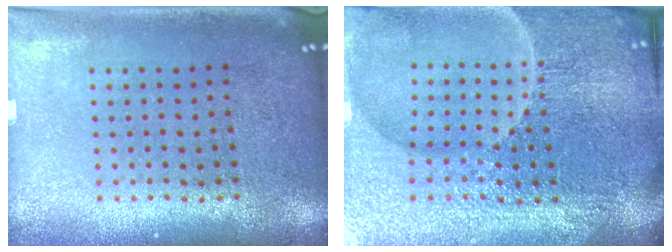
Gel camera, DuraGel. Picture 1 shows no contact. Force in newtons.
{"total": 5.7, "press": 5.3, "slide": 2.0}